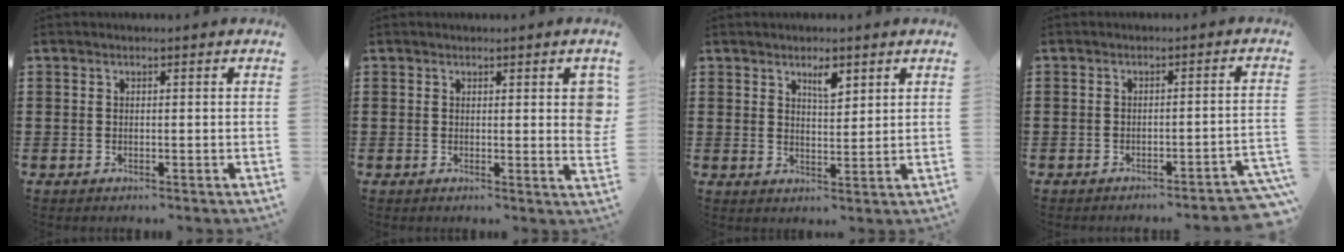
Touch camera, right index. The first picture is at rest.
{"total": 3.0, "force": [1.0, 0.6, 2.7], "torque": [-0.038, -0.004, 0.013]}
{"total": 3.3, "force": [2.2, 1.1, 2.2], "torque": [-0.032, -0.001, 0.035]}
{"total": 2.2, "force": [-2.1, -0.2, 0.6], "torque": [-0.015, -0.002, -0.045]}